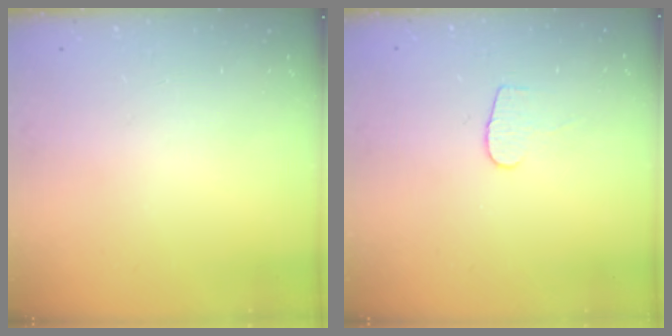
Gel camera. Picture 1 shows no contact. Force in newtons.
{"total": 5.4, "press": 5.4, "slide": 0.6}